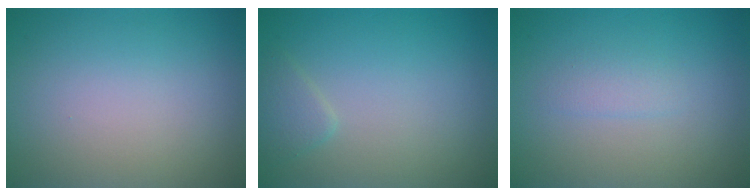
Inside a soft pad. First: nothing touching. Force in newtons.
{"total": 1.3, "press": 1.3, "slide": 0.1}
{"total": 1.1, "press": 1.1, "slide": 0.0}